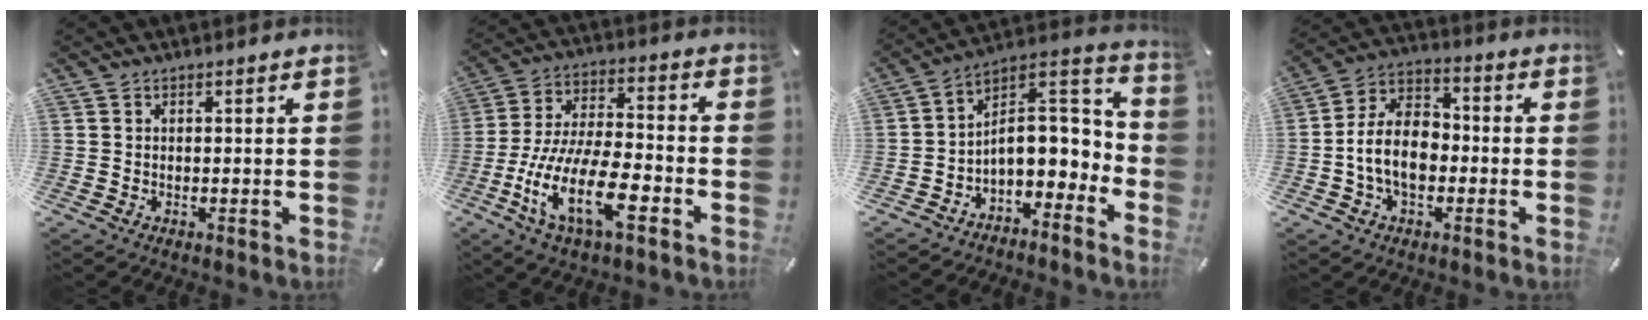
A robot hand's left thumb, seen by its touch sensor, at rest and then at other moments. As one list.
[{"total": 17.5, "force": [-8.3, 6.3, 14.1], "torque": [-0.291, 0.024, -0.143]}, {"total": 10.2, "force": [-0.3, 6.9, 7.5], "torque": [-0.096, -0.021, -0.001]}, {"total": 11.2, "force": [-2.6, 7.8, 7.6], "torque": [-0.171, 0.018, -0.049]}]